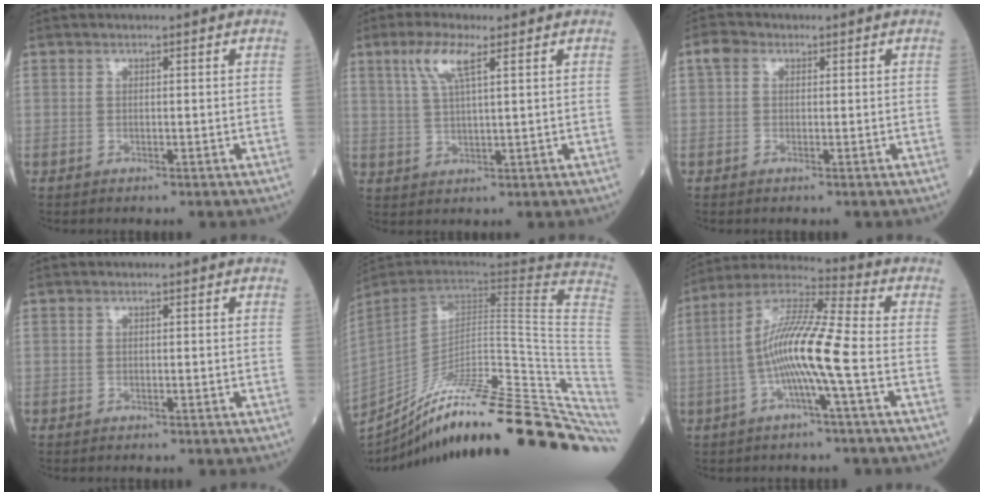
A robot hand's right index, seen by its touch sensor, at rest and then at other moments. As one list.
[{"total": 5.6, "force": [2.9, 0.7, 4.7], "torque": [-0.105, 0.008, 0.061]}, {"total": 1.9, "force": [0.6, 1.5, 1.1], "torque": [-0.022, 0.011, 0.007]}, {"total": 0.0}, {"total": 36.7, "force": [-27.5, 3.1, 24.0], "torque": [-0.259, -0.036, -0.389]}, {"total": 11.8, "force": [-2.4, -0.1, 11.5], "torque": [-0.229, 0.014, -0.052]}]